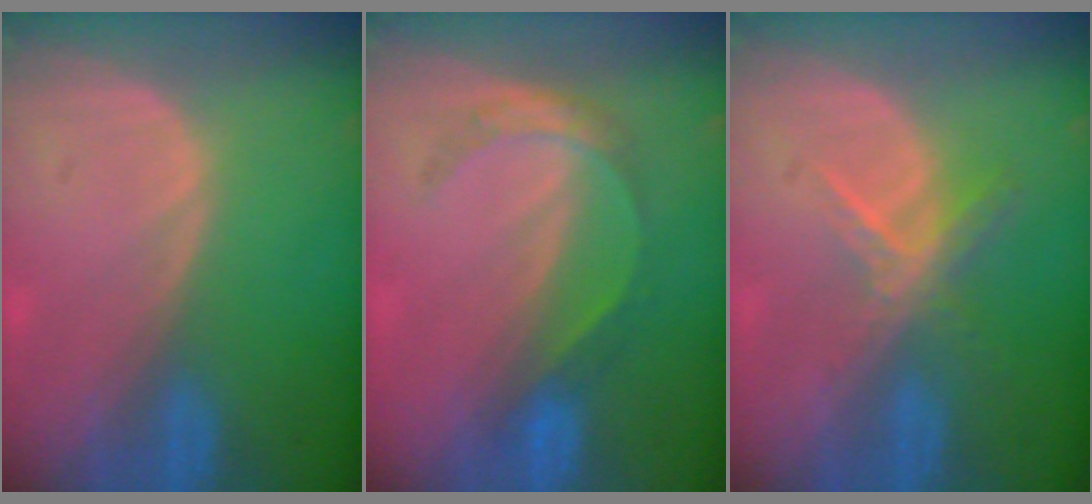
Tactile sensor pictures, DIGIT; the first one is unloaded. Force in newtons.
{"total": 4.4, "press": 4.2, "slide": 1.2}
{"total": 5.6, "press": 4.8, "slide": 2.8}